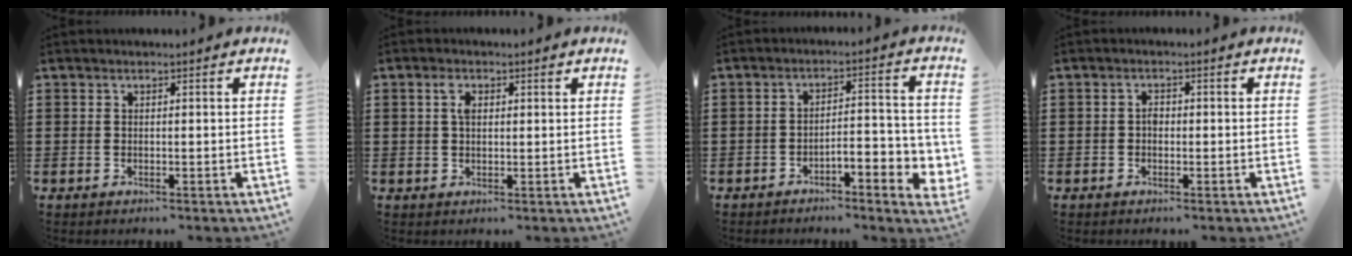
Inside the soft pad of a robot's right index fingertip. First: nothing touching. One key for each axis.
{"total": 2.6, "fx": 0.8, "fy": 1.1, "fz": 2.2, "tx": -0.039, "ty": 0.004, "tz": 0.011}
{"total": 4.3, "fx": -2.6, "fy": 1.3, "fz": 3.2, "tx": -0.054, "ty": 0.007, "tz": -0.050}
{"total": 1.4, "fx": -0.3, "fy": 0.9, "fz": 1.1, "tx": -0.022, "ty": 0.002, "tz": -0.006}